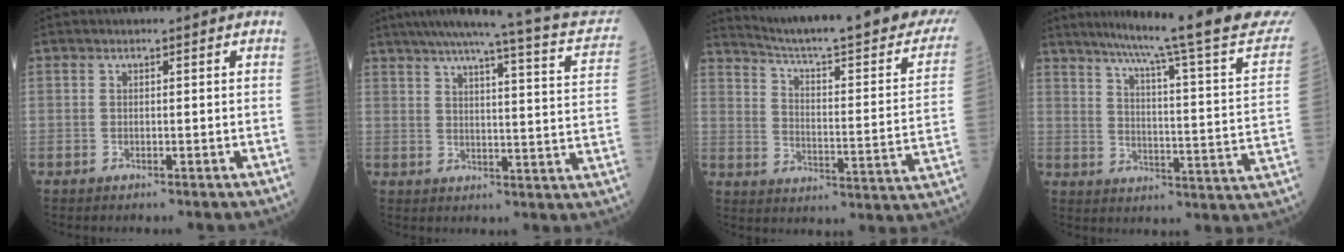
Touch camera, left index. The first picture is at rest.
{"total": 21.3, "force": [18.3, 1.3, 10.8], "torque": [-0.148, -0.018, 0.214]}
{"total": 29.4, "force": [25.5, 1.6, 14.5], "torque": [-0.217, -0.081, 0.323]}
{"total": 27.3, "force": [23.3, -0.6, 14.1], "torque": [-0.209, -0.069, 0.290]}